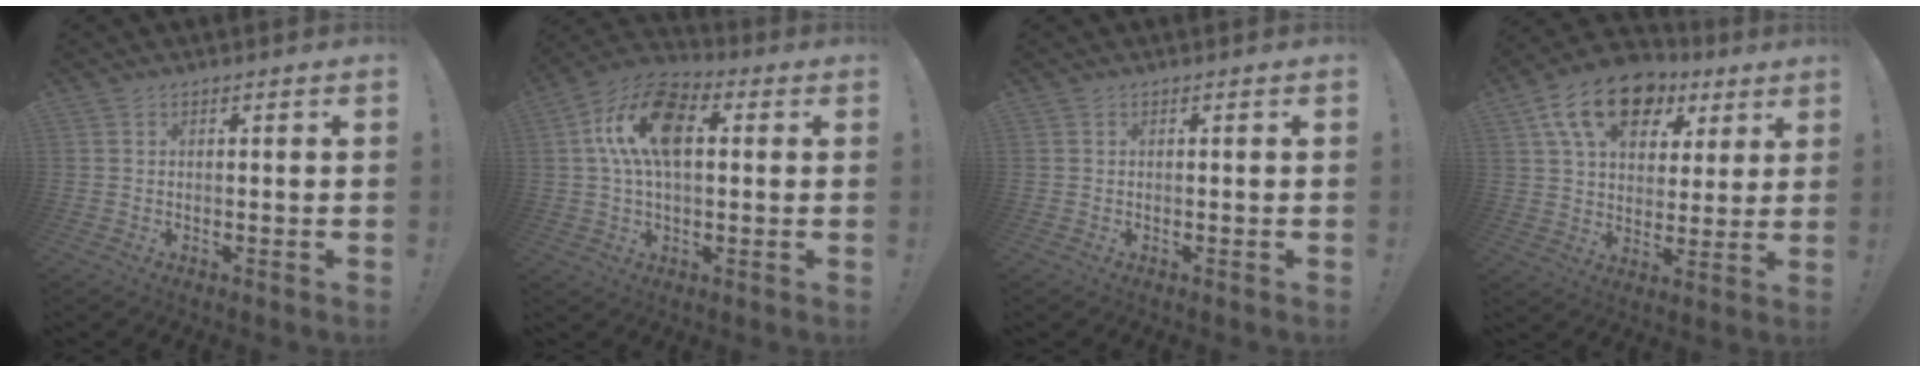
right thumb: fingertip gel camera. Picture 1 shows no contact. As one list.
[{"total": 16.0, "force": [3.5, 8.8, 12.9], "torque": [-0.221, 0.012, 0.065]}, {"total": 0.0}, {"total": 17.2, "force": [8.5, 11.1, 10.1], "torque": [-0.159, -0.034, 0.154]}]